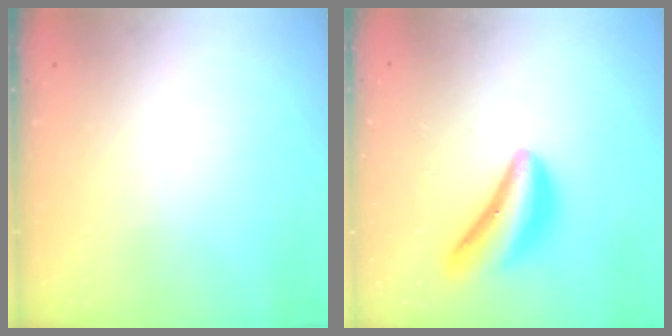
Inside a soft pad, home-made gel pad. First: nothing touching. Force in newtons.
{"total": 13.3, "press": 13.3, "slide": 0.1}